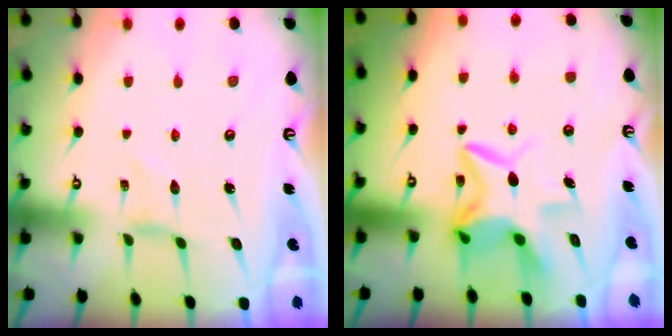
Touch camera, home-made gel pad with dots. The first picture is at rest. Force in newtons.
{"total": 9.1, "press": 9.0, "slide": 1.5}